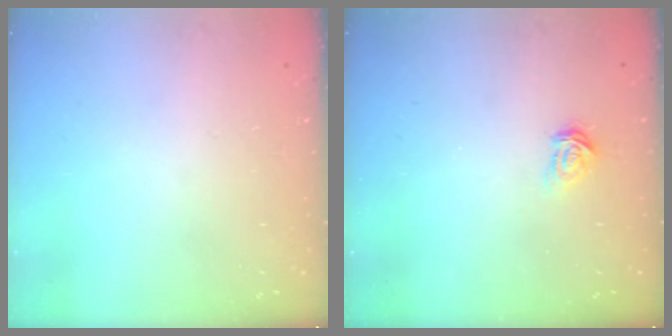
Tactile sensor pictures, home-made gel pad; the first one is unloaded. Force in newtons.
{"total": 3.0, "press": 3.0, "slide": 0.3}